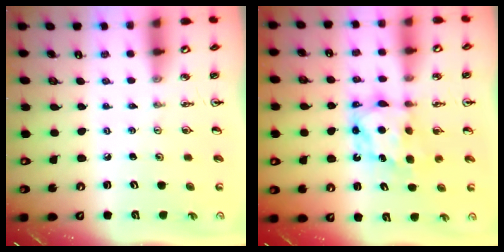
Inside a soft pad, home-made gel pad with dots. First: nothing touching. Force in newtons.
{"total": 6.6, "press": 6.6, "slide": 0.2}